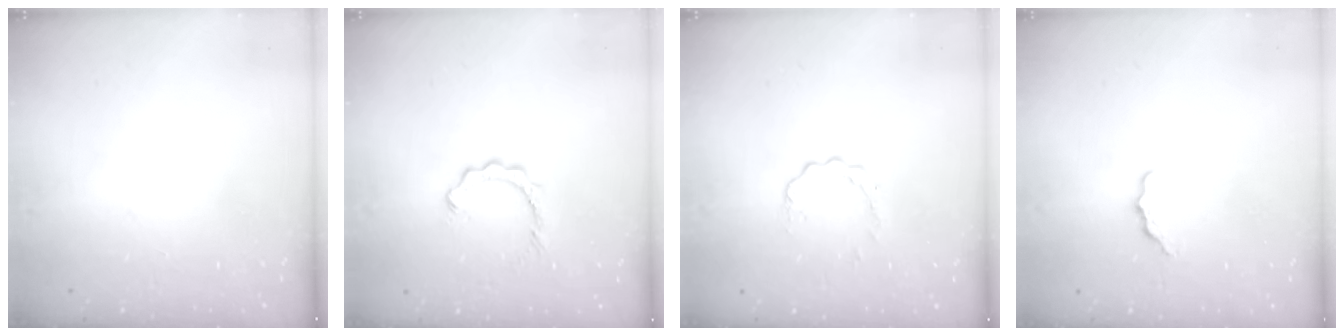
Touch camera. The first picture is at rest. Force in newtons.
{"total": 2.3, "press": 2.3, "slide": 0.3}
{"total": 2.8, "press": 2.8, "slide": 0.3}
{"total": 4.1, "press": 4.1, "slide": 0.4}